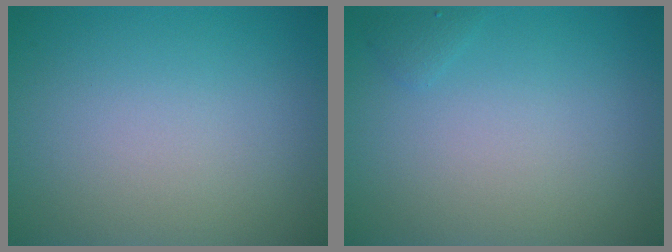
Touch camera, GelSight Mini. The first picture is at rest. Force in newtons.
{"total": 0.6, "press": 0.6, "slide": 0.1}